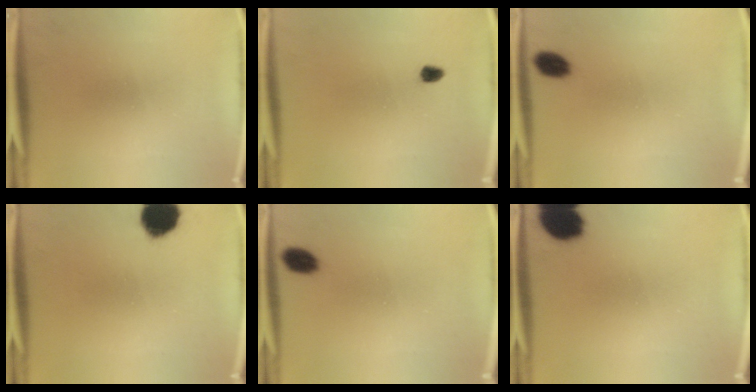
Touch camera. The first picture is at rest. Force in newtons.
{"total": 1.5}
{"total": 3.3}
{"total": 10.4}
{"total": 3.3}
{"total": 10.7}